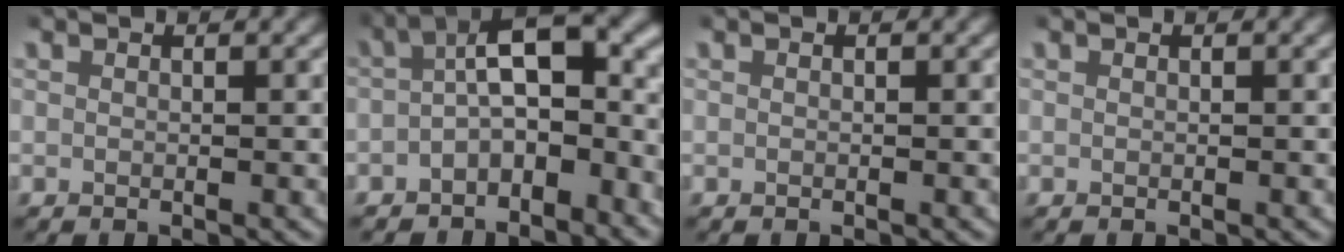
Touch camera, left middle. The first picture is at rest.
{"total": 6.5, "force": [-0.9, 3.1, 5.6], "torque": [-0.069, 0.004, -0.022]}
{"total": 0.0}
{"total": 0.0}